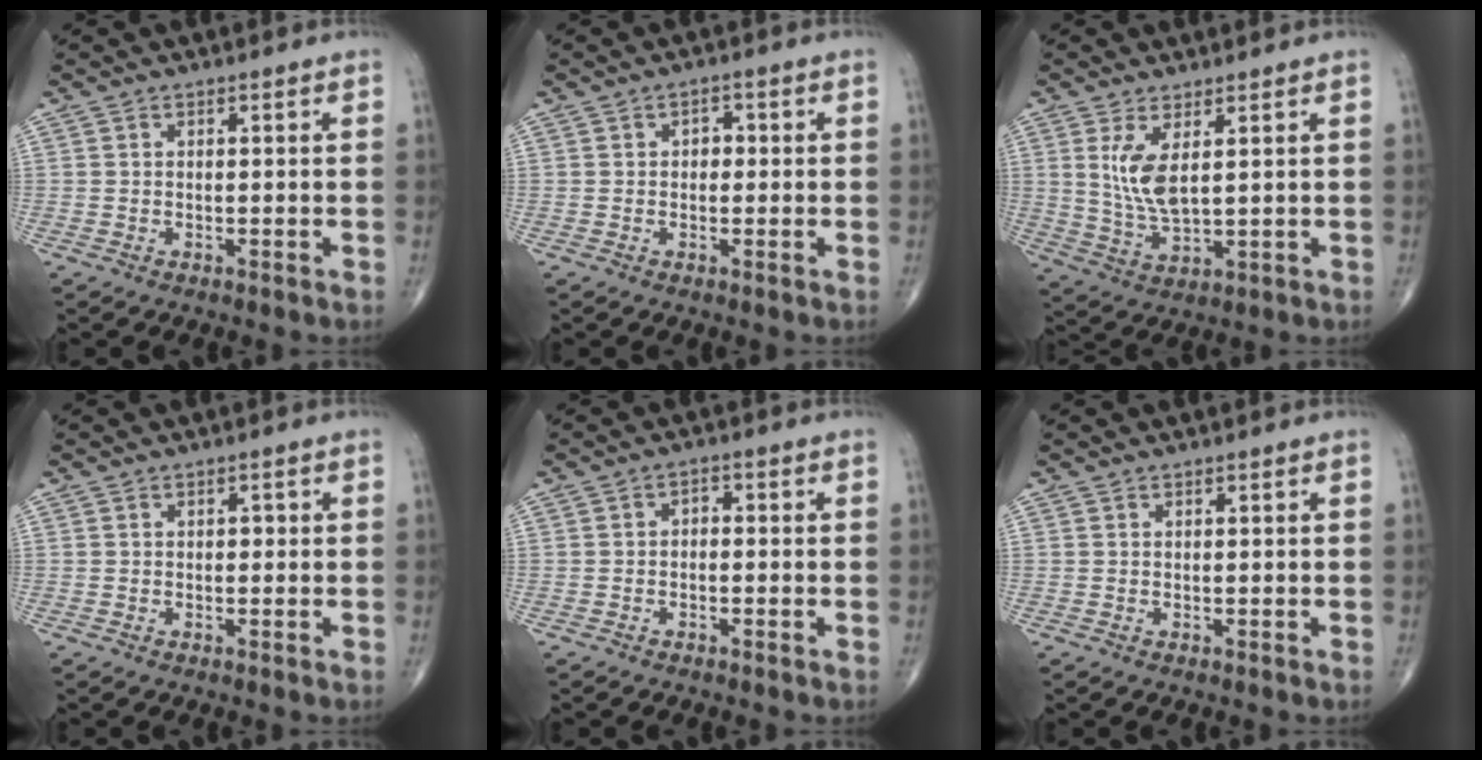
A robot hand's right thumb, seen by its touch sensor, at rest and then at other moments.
{"total": 2.2, "force": [0.1, 1.6, 1.4], "torque": [-0.005, 0.006, -0.004]}
{"total": 7.2, "force": [2.2, 2.7, 6.3], "torque": [-0.129, -0.022, 0.055]}
{"total": 1.0, "force": [0.0, 0.7, 0.7], "torque": [-0.002, 0.003, -0.005]}
{"total": 1.7, "force": [-0.3, 1.2, 1.2], "torque": [-0.008, 0.009, -0.012]}
{"total": 0.0}